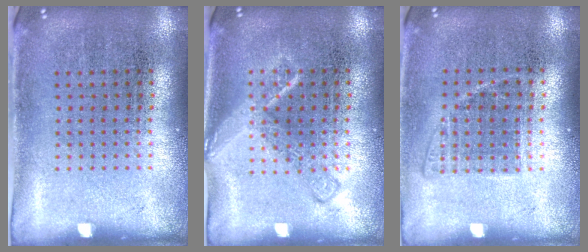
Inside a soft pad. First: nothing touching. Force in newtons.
{"total": 2.0, "press": 2.0, "slide": 0.3}
{"total": 1.0, "press": 0.9, "slide": 0.4}